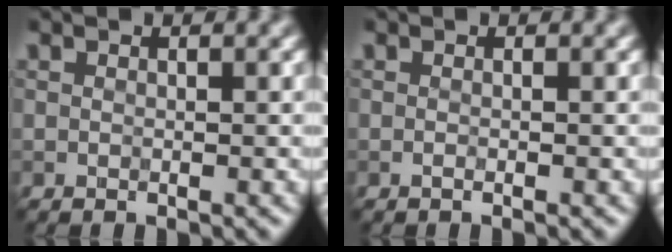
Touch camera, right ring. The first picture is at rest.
{"total": 0.6, "force": [-0.3, 0.1, 0.5], "torque": [-0.003, -0.004, -0.011]}